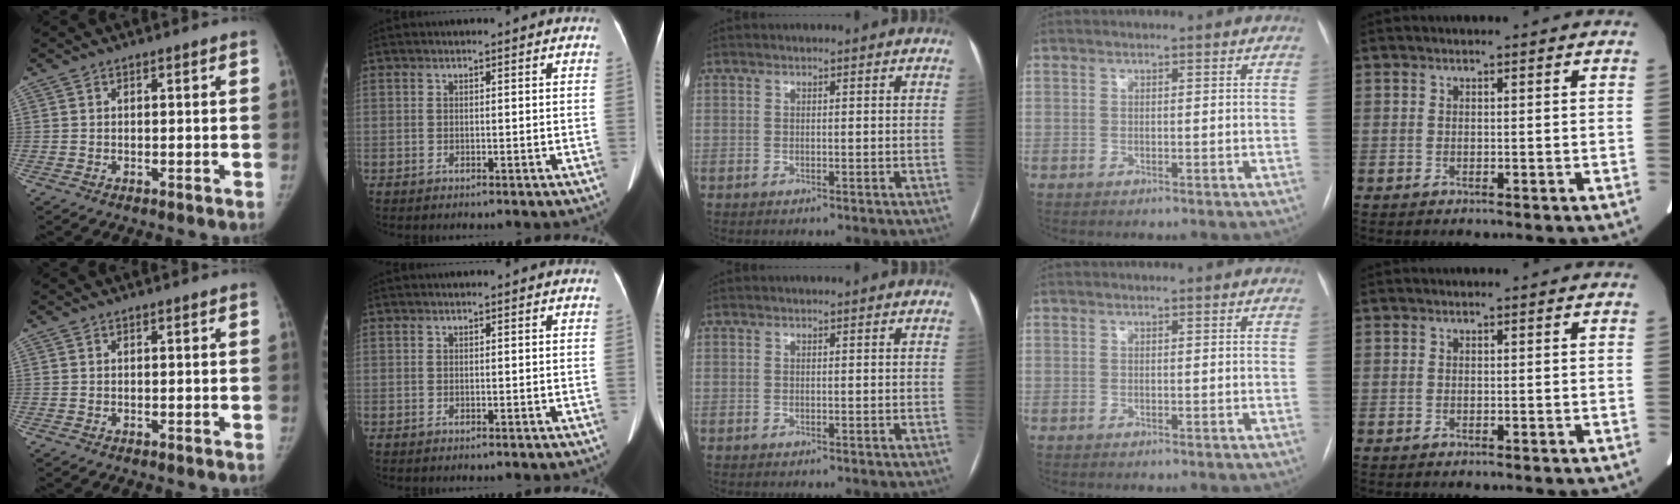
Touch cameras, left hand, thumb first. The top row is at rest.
{}